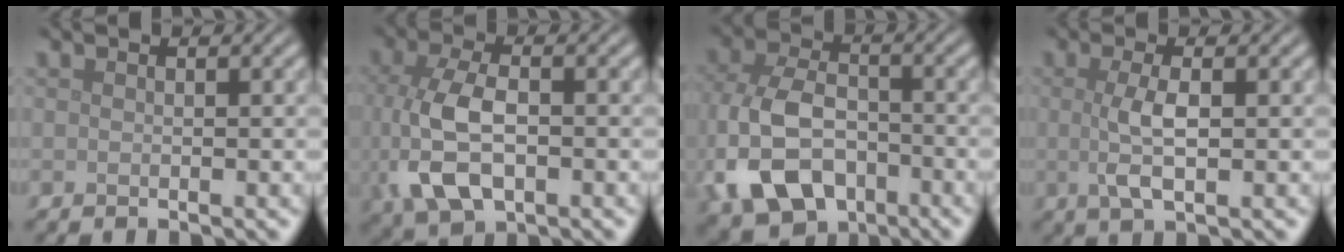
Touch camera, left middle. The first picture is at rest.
{"total": 6.8, "force": [-1.0, 3.8, 5.5], "torque": [-0.128, -0.007, -0.019]}
{"total": 9.6, "force": [-3.8, 6.4, 6.0], "torque": [-0.141, -0.011, -0.078]}
{"total": 3.2, "force": [0.1, 0.9, 3.0], "torque": [-0.065, -0.001, 0.001]}